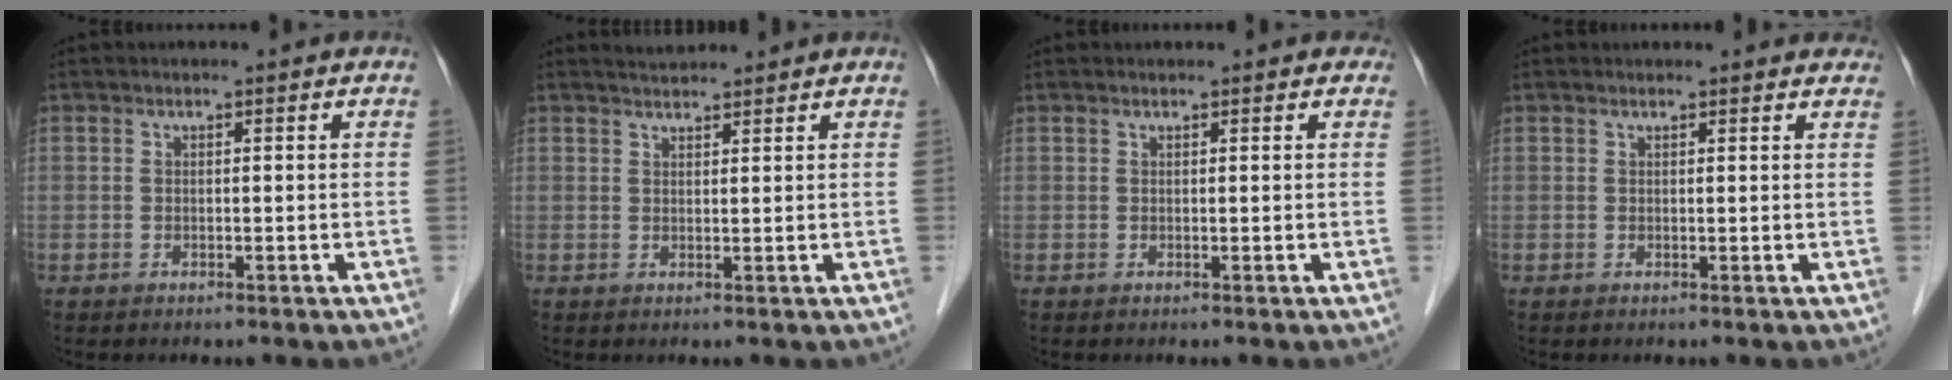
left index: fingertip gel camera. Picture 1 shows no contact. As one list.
[{"total": 2.5, "force": [2.4, 0.3, 0.5], "torque": [-0.011, 0.018, 0.043]}, {"total": 1.0, "force": [0.9, 0.5, 0.2], "torque": [-0.003, 0.008, 0.009]}, {"total": 4.0, "force": [3.7, 1.1, 0.7], "torque": [-0.001, 0.013, 0.030]}]